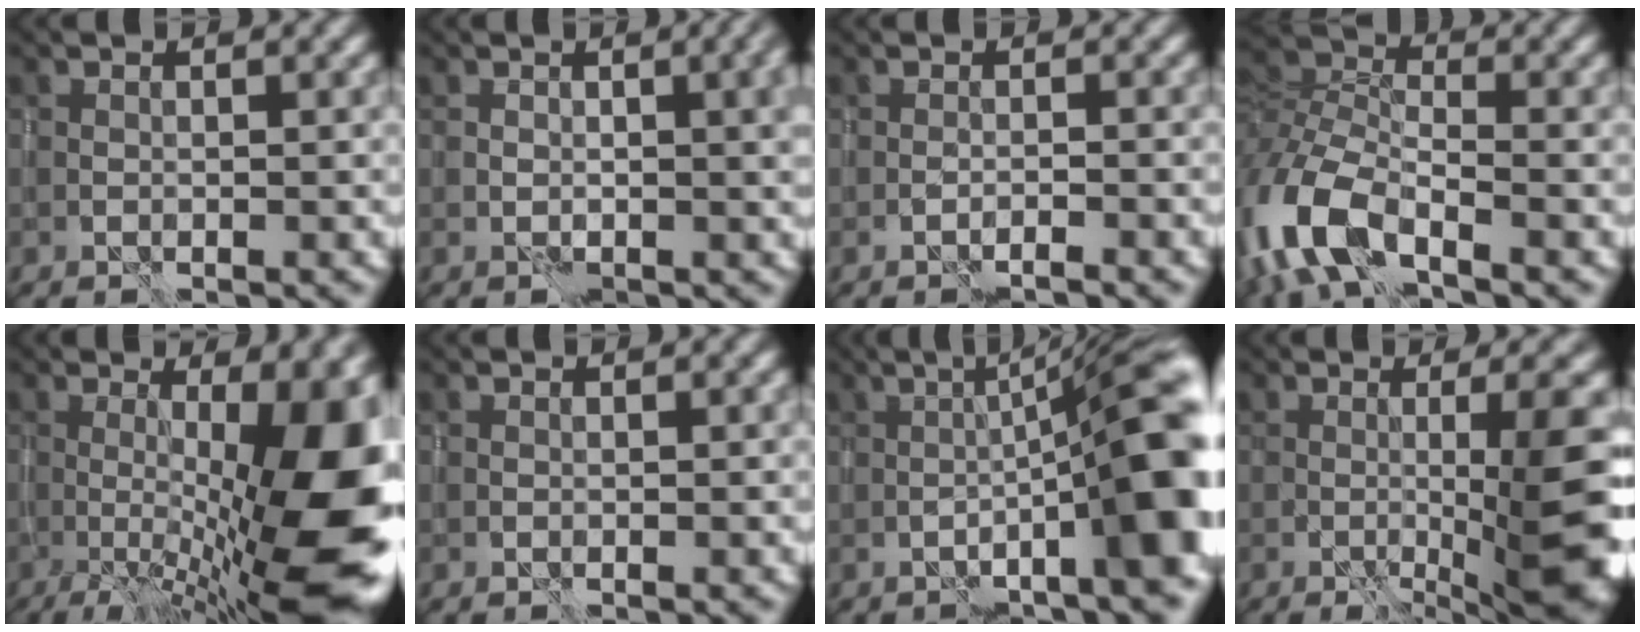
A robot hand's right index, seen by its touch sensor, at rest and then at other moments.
{"total": 3.8, "force": [0.8, 1.4, 3.5], "torque": [-0.035, 0.010, 0.013]}
{"total": 1.1, "force": [-0.9, 0.0, 0.6], "torque": [-0.008, 0.002, -0.020]}
{"total": 9.4, "force": [-4.7, 4.7, 6.7], "torque": [-0.154, -0.005, -0.101]}
{"total": 17.4, "force": [-2.0, 5.0, 16.5], "torque": [-0.209, 0.002, -0.023]}
{"total": 0.0}
{"total": 12.9, "force": [-1.9, 2.4, 12.5], "torque": [-0.141, 0.025, -0.034]}
{"total": 10.1, "force": [-1.2, 2.3, 9.7], "torque": [-0.115, -0.006, -0.013]}